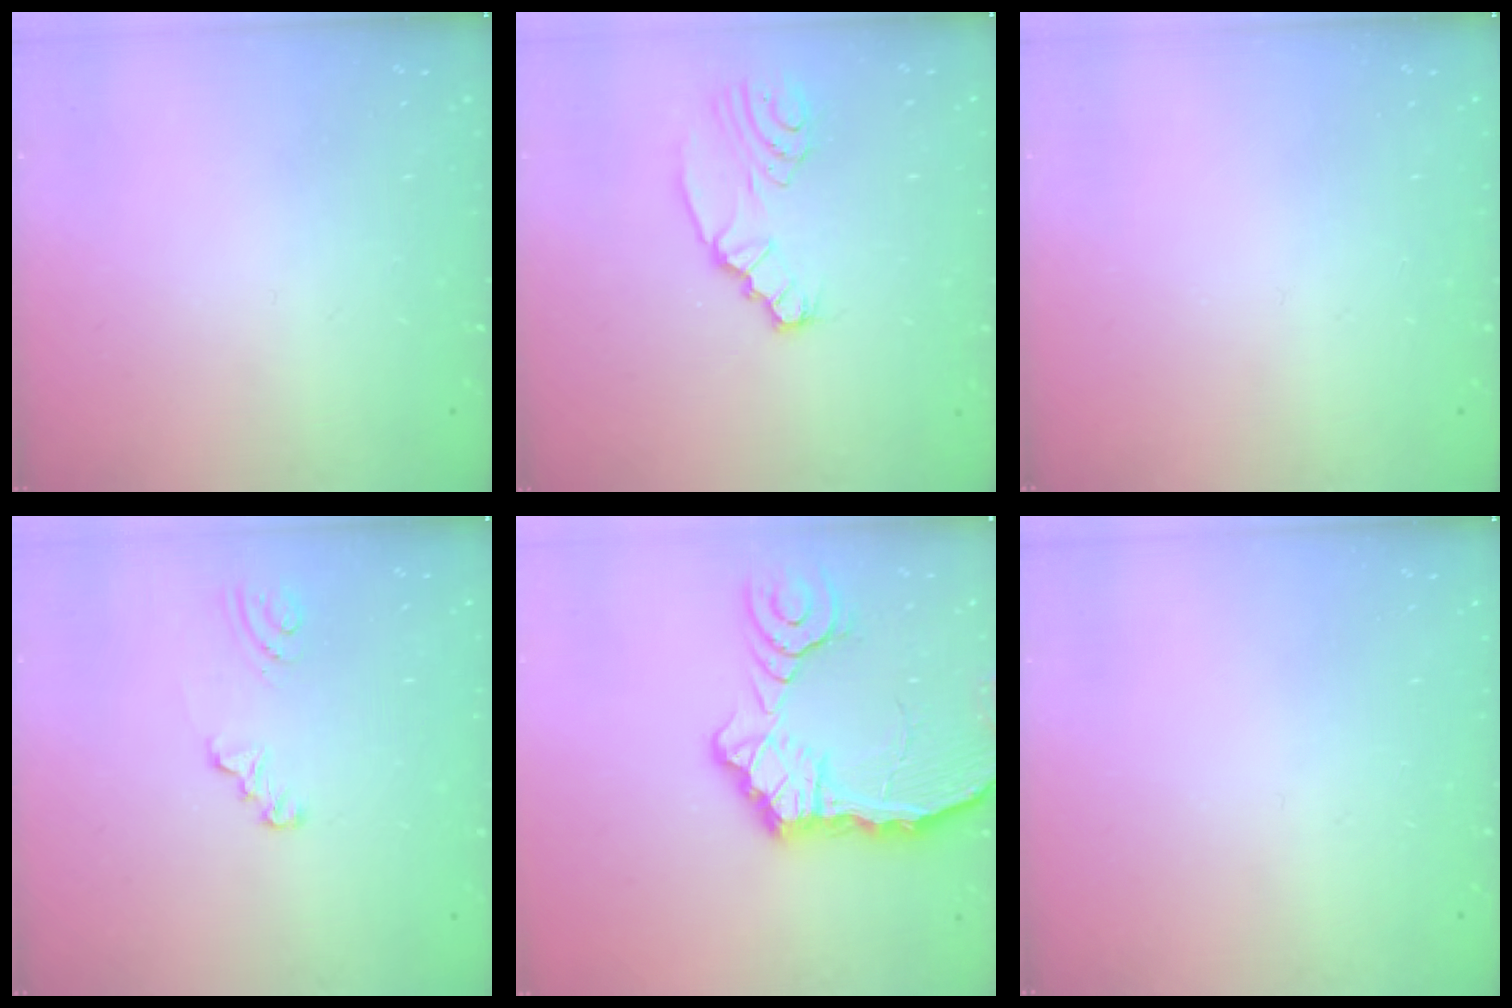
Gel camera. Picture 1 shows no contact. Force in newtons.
{"total": 2.8, "press": 2.8, "slide": 0.3}
{"total": 0.0}
{"total": 2.5, "press": 2.5, "slide": 0.3}
{"total": 10.0, "press": 10.0, "slide": 1.0}
{"total": 0.0}